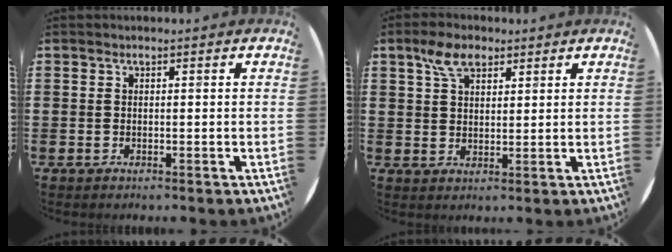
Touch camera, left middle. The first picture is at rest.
{"total": 4.9, "force": [3.2, 2.6, 2.7], "torque": [-0.053, 0.008, 0.057]}